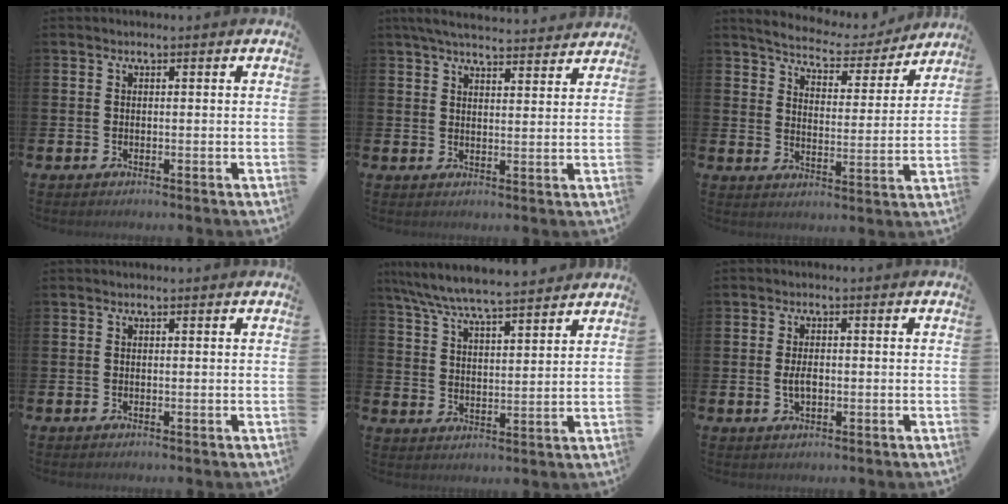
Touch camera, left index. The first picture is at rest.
{"total": 5.4, "force": [5.1, 0.5, 1.5], "torque": [-0.039, -0.027, 0.092]}
{"total": 5.7, "force": [5.4, 1.2, 1.1], "torque": [-0.046, -0.041, 0.089]}
{"total": 0.0}
{"total": 7.3, "force": [7.1, 0.2, 2.0], "torque": [-0.068, -0.040, 0.126]}
{"total": 2.5, "force": [-0.2, 1.3, 2.1], "torque": [-0.041, 0.005, -0.005]}